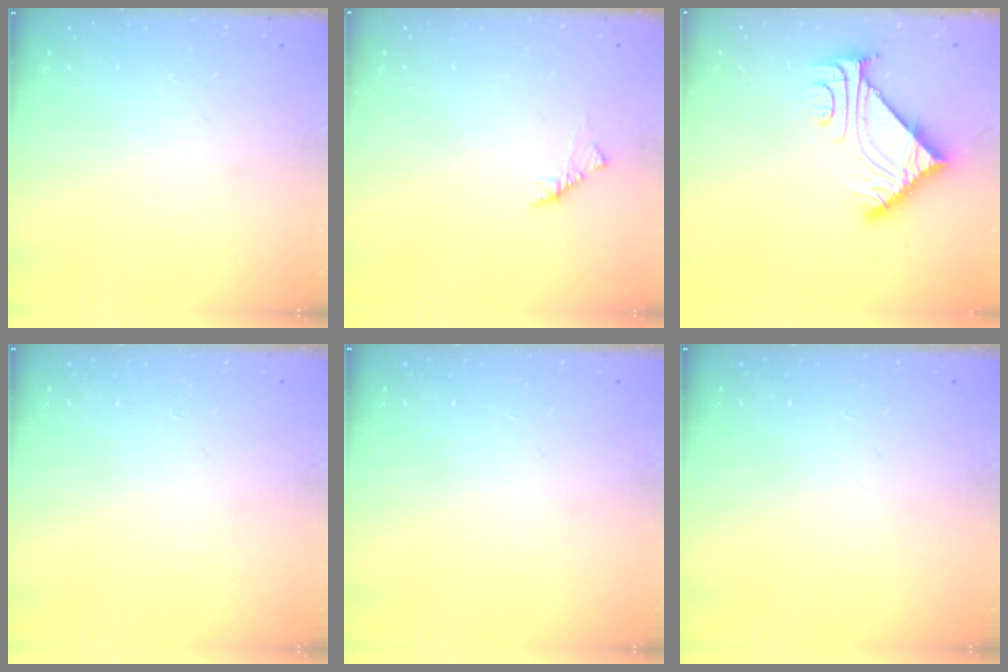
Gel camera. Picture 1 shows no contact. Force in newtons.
{"total": 1.7, "press": 1.6, "slide": 0.5}
{"total": 8.8, "press": 8.7, "slide": 0.9}
{"total": 0.0}
{"total": 0.0}
{"total": 0.0}